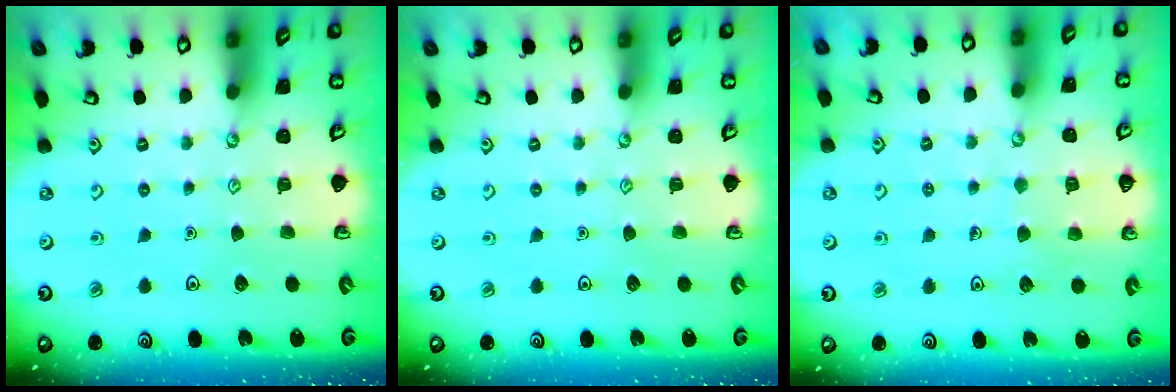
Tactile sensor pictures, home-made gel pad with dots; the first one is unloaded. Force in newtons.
{"total": 0.0}
{"total": 4.7, "press": 4.7, "slide": 0.3}